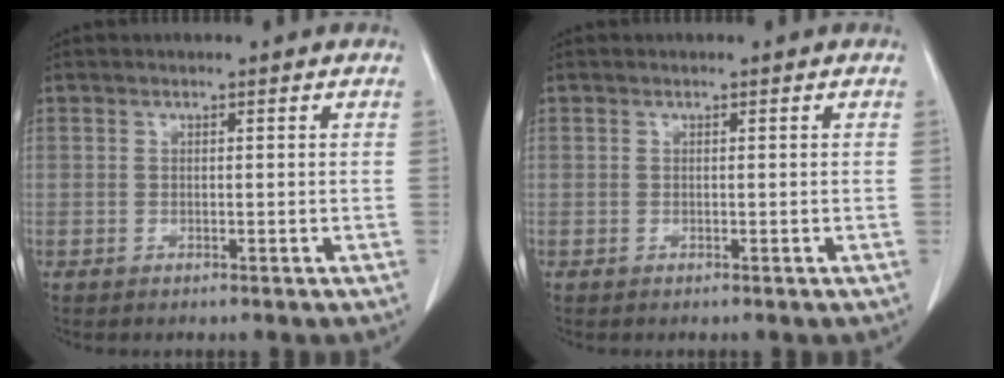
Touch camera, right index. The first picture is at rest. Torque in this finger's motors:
{"motor_torque": [0.00, 0.00, 0.00, 0.00]}